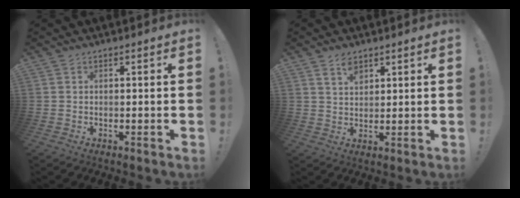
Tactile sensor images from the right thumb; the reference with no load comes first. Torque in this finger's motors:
{"motor_torque": [-0.21, 0.12, 0.21, 0.43, -0.01]}